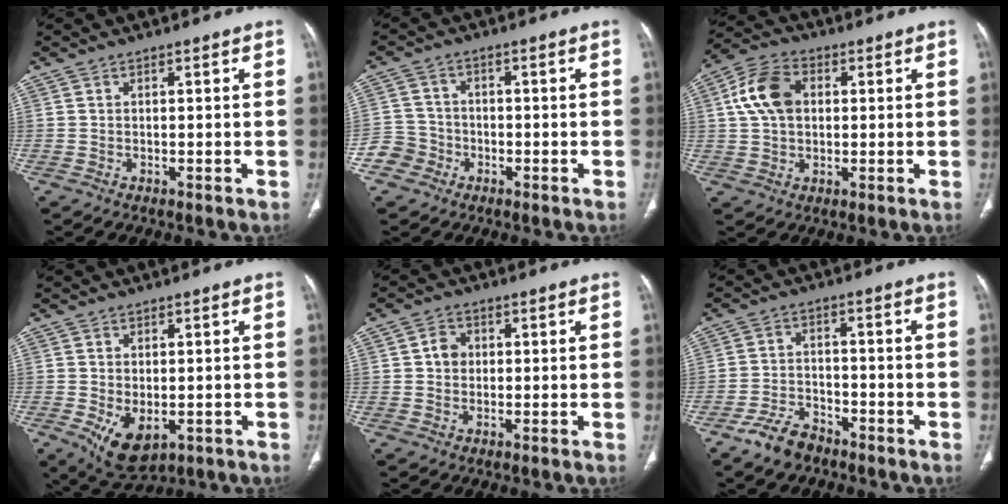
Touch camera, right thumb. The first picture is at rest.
{"total": 5.3, "force": [-2.5, 4.6, 0.3], "torque": [0.020, 0.019, -0.053]}
{"total": 9.9, "force": [1.9, 6.8, 6.8], "torque": [-0.127, 0.016, 0.031]}
{"total": 7.8, "force": [-2.0, 4.6, 5.9], "torque": [-0.096, -0.010, -0.015]}
{"total": 3.4, "force": [0.5, 2.9, 1.7], "torque": [-0.016, 0.006, 0.006]}
{"total": 6.2, "force": [-4.6, 3.2, 2.6], "torque": [-0.049, 0.024, -0.084]}